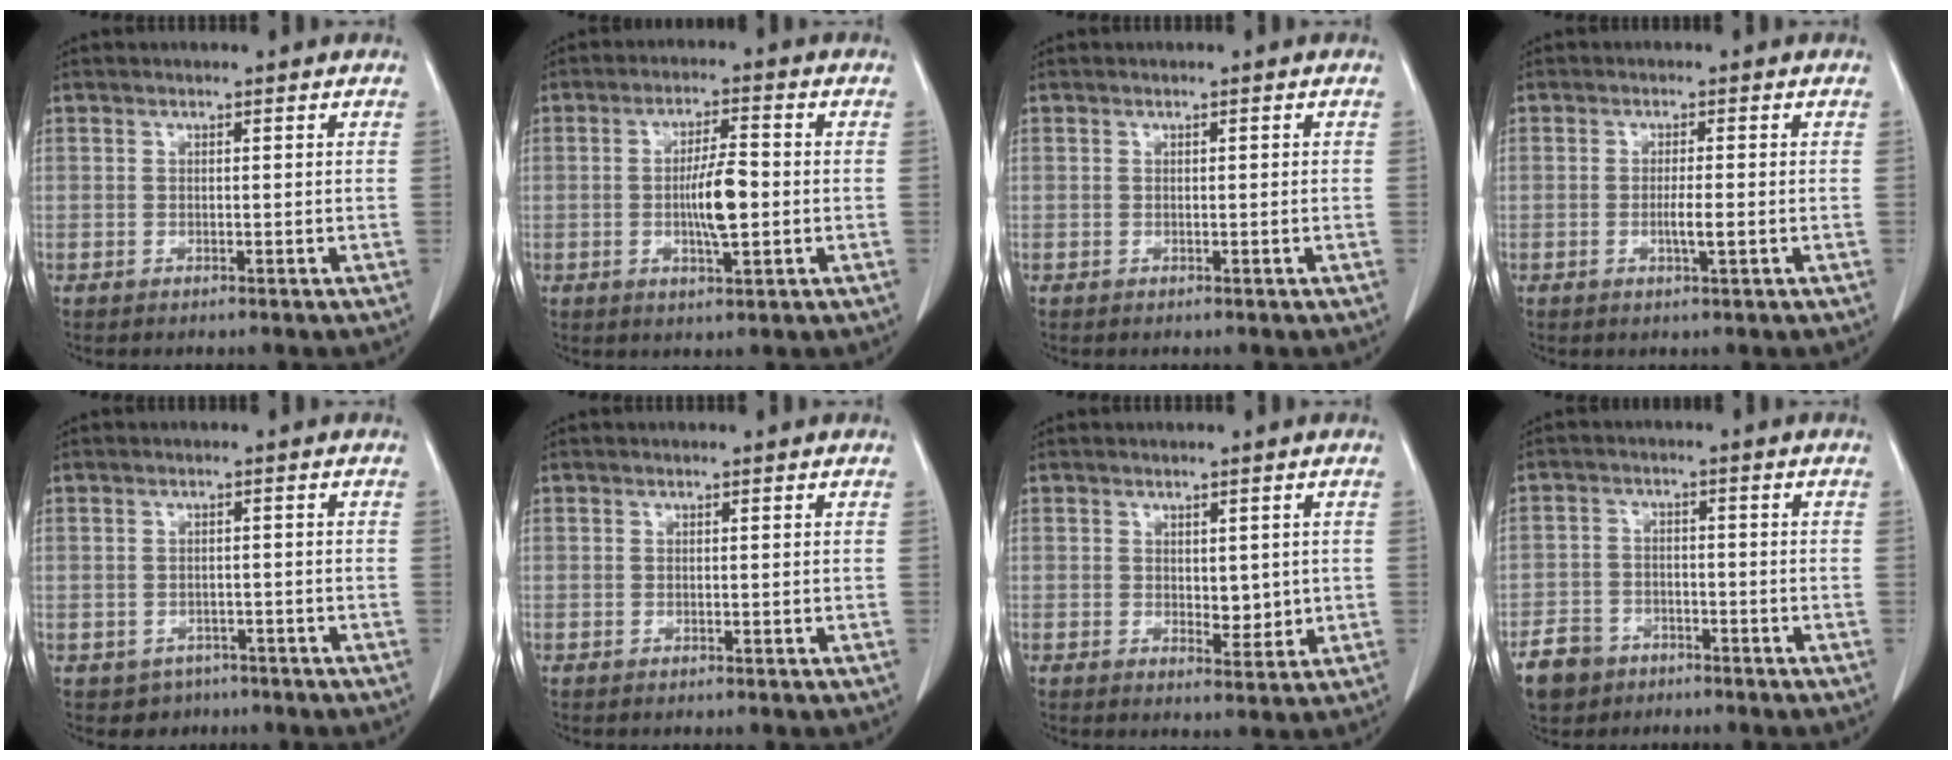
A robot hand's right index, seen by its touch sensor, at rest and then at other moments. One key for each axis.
{"total": 6.6, "fx": -0.8, "fy": 1.1, "fz": 6.5, "tx": -0.118, "ty": -0.001, "tz": -0.016}
{"total": 0.0}
{"total": 2.5, "fx": -0.6, "fy": 0.0, "fz": 2.4, "tx": -0.048, "ty": -0.004, "tz": -0.010}
{"total": 3.0, "fx": -1.8, "fy": 2.4, "fz": -0.2, "tx": 0.003, "ty": 0.011, "tz": -0.024}
{"total": 0.0}
{"total": 3.3, "fx": 0.3, "fy": 1.8, "fz": 2.7, "tx": -0.035, "ty": -0.008, "tz": 0.011}
{"total": 8.4, "fx": -6.6, "fy": 4.8, "fz": 2.1, "tx": -0.056, "ty": -0.008, "tz": -0.129}